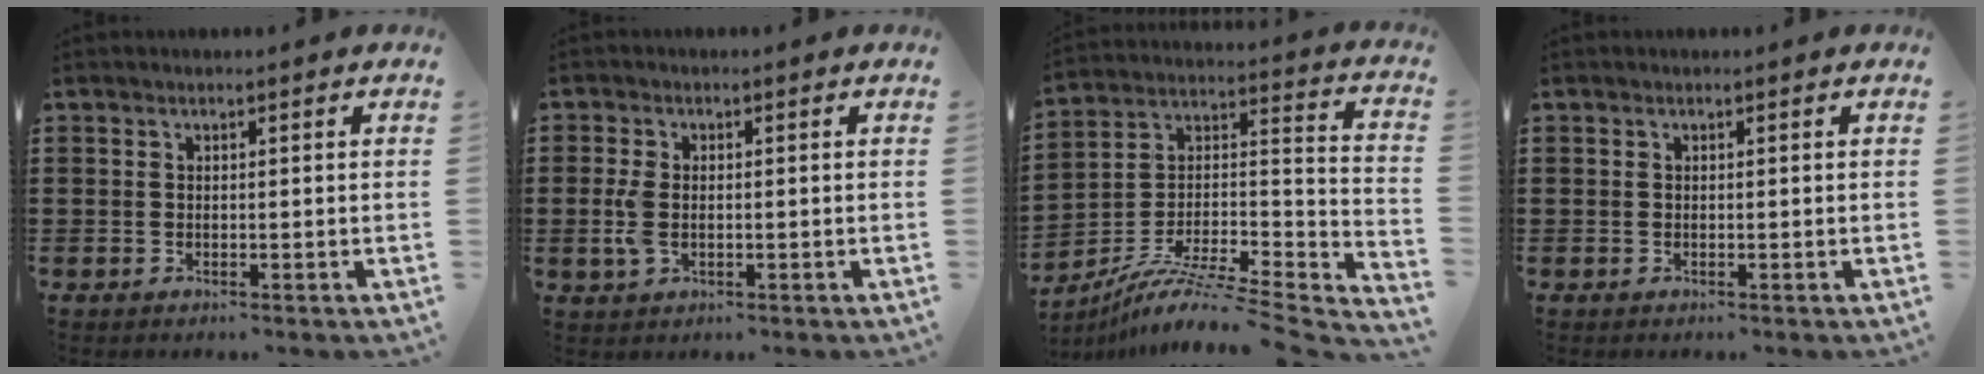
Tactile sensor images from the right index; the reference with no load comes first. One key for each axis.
{"total": 3.9, "fx": -0.4, "fy": 2.2, "fz": 3.1, "tx": -0.082, "ty": -0.003, "tz": -0.012}
{"total": 8.6, "fx": -6.6, "fy": 1.1, "fz": 5.4, "tx": -0.100, "ty": -0.005, "tz": -0.134}
{"total": 0.0}